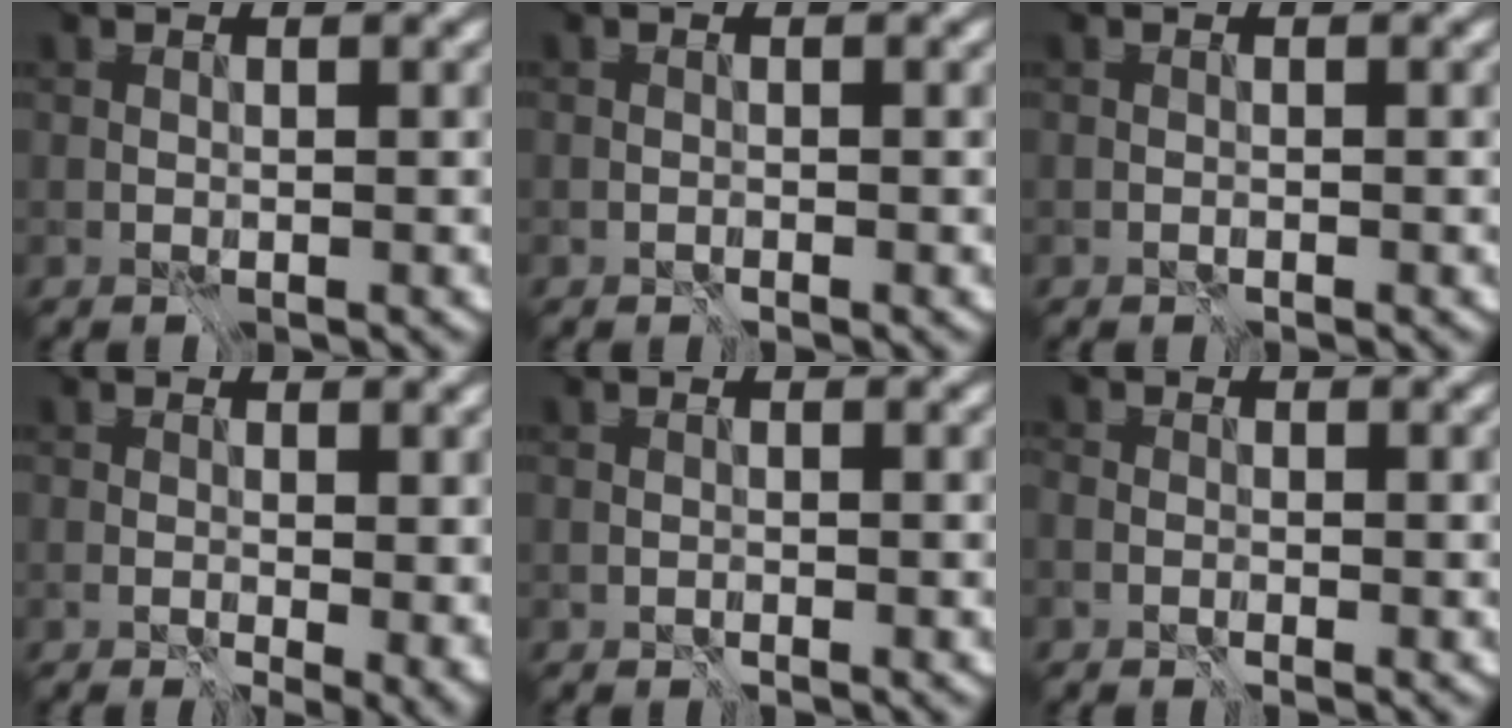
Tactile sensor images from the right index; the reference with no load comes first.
{"total": 1.0, "force": [-0.9, -0.3, -0.3], "torque": [0.010, -0.001, -0.023]}
{"total": 1.0, "force": [-0.8, -0.5, -0.4], "torque": [0.009, -0.002, -0.022]}
{"total": 4.3, "force": [1.2, 2.2, 3.5], "torque": [-0.026, 0.003, 0.012]}
{"total": 0.9, "force": [-0.8, -0.3, -0.3], "torque": [0.009, 0.001, -0.020]}
{"total": 1.3, "force": [-0.8, 0.9, 0.4], "torque": [-0.010, 0.012, -0.028]}